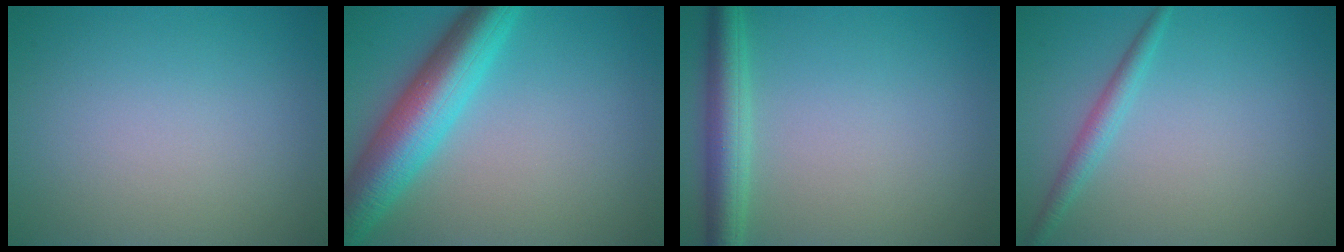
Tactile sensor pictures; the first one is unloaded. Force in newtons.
{"total": 7.9, "press": 7.9, "slide": 0.2}
{"total": 3.8, "press": 3.8, "slide": 0.1}
{"total": 1.8, "press": 1.8, "slide": 0.0}